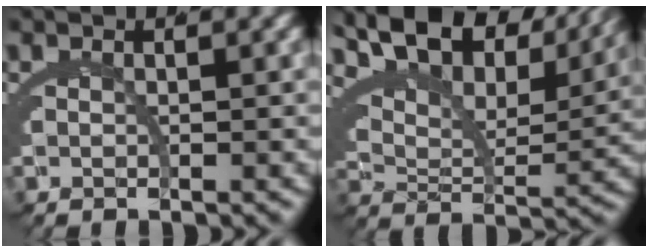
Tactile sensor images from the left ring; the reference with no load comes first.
{"total": 12.8, "force": [10.6, 3.3, 6.5], "torque": [-0.096, 0.058, 0.150]}